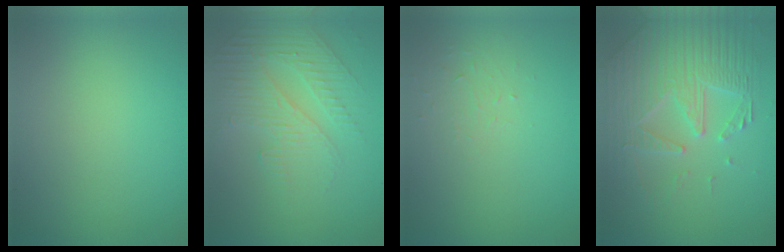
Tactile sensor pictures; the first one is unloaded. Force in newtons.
{"total": 4.8, "press": 3.1, "slide": 3.6}
{"total": 1.0, "press": 0.4, "slide": 0.9}
{"total": 5.1, "press": 4.8, "slide": 1.8}